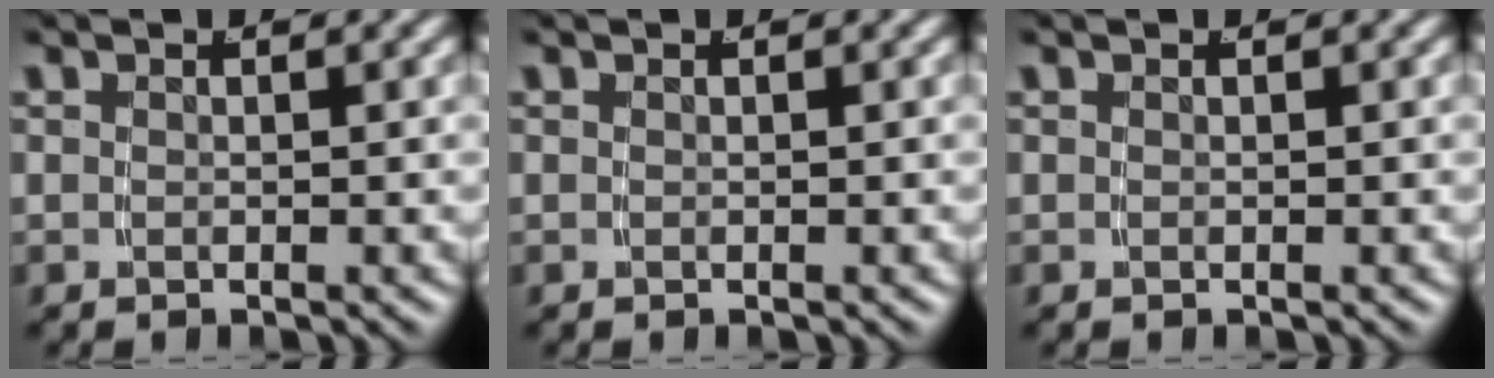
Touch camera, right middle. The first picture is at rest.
{"total": 0.0}
{"total": 0.0}